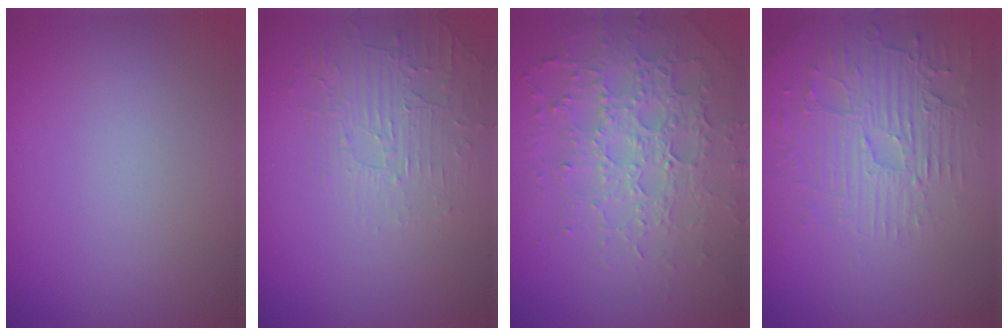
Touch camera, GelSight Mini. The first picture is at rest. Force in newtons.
{"total": 1.9, "press": 1.0, "slide": 1.6}
{"total": 4.9, "press": 4.3, "slide": 2.3}
{"total": 5.9, "press": 3.7, "slide": 4.5}